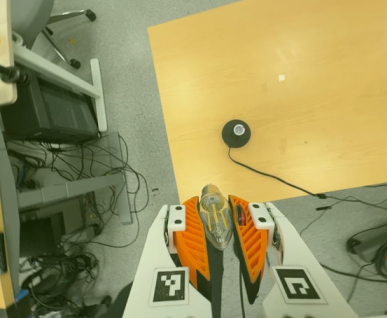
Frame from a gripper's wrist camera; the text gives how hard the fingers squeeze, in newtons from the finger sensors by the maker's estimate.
{"total": 22.3, "left": 25.5, "right": 19.0}